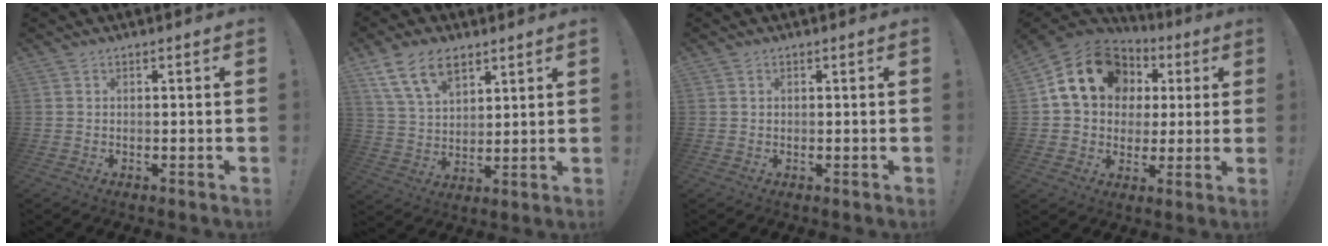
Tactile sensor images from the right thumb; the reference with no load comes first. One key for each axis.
{"total": 13.4, "fx": 7.9, "fy": 8.1, "fz": 7.2, "tx": -0.133, "ty": -0.025, "tz": 0.152}
{"total": 0.7, "fx": 0.4, "fy": 0.6, "fz": 0.2, "tx": -0.011, "ty": 0.004, "tz": 0.009}
{"total": 18.4, "fx": 6.2, "fy": 14.4, "fz": 9.6, "tx": -0.147, "ty": -0.012, "tz": 0.129}